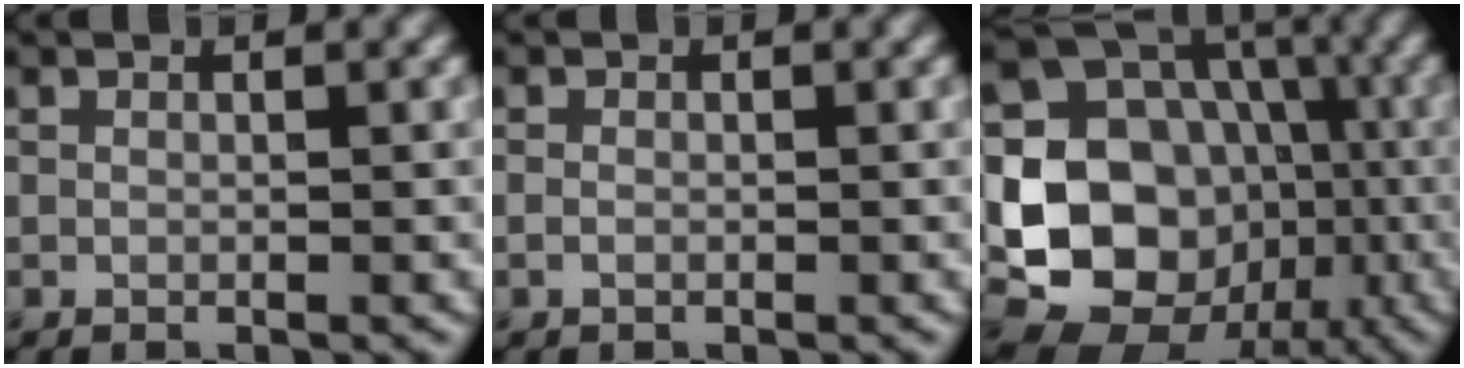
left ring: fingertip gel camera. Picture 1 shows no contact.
{"total": 0.6, "force": [-0.2, 0.3, 0.4], "torque": [-0.008, -0.001, -0.005]}
{"total": 15.4, "force": [-2.6, 13.5, 7.0], "torque": [-0.132, -0.016, -0.062]}